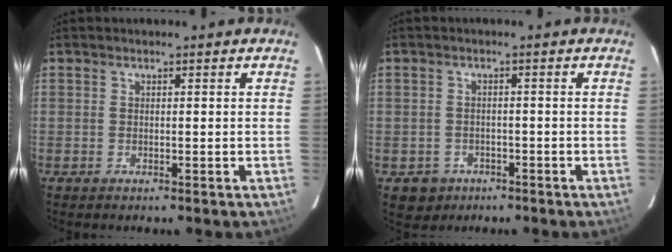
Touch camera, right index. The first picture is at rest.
{"total": 3.7, "force": [-1.6, 3.3, 0.1], "torque": [0.003, 0.011, -0.018]}